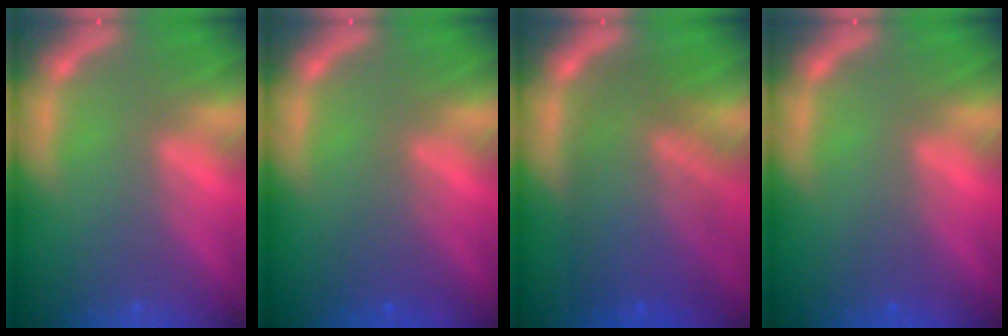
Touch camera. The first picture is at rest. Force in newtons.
{"total": 2.0}
{"total": 9.1}
{"total": 1.0}